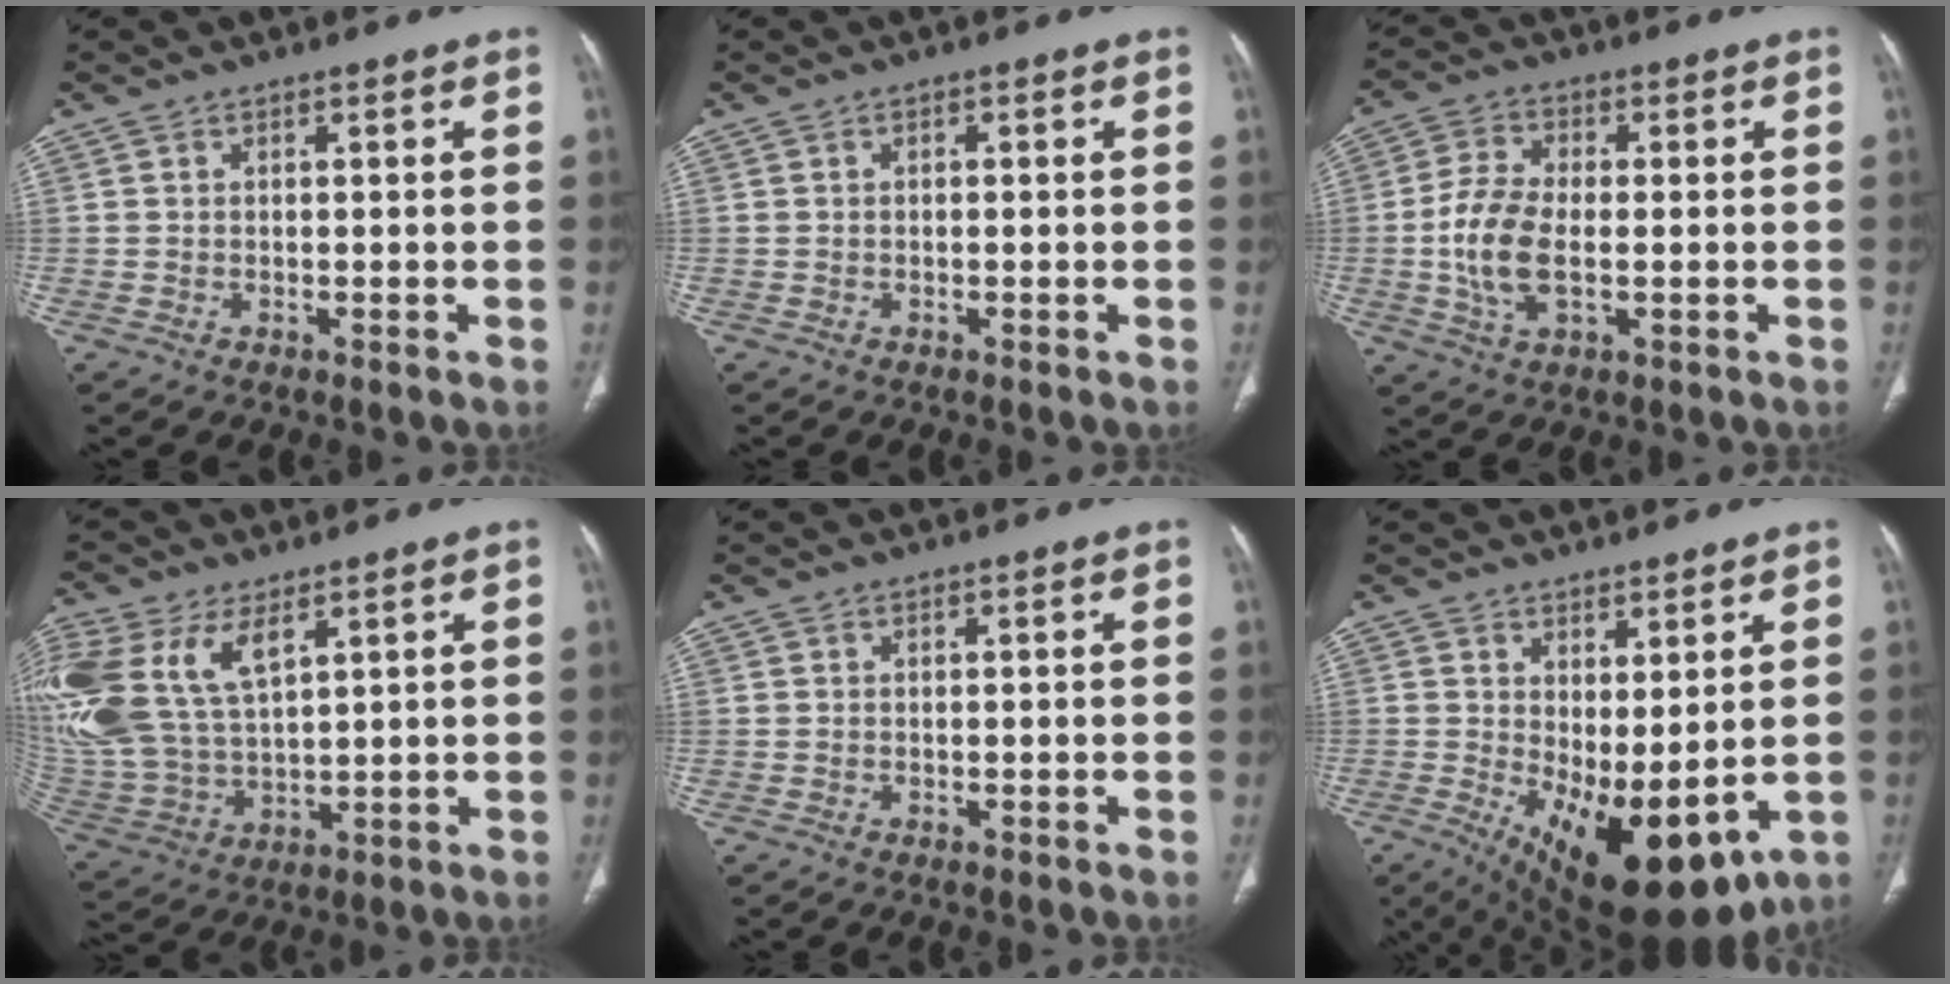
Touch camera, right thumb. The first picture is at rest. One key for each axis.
{"total": 0.5, "fx": 0.0, "fy": 0.2, "fz": 0.5, "tx": -0.010, "ty": 0.000, "tz": 0.000}
{"total": 10.1, "fx": -1.1, "fy": 5.4, "fz": 8.5, "tx": -0.177, "ty": 0.005, "tz": -0.021}
{"total": 20.1, "fx": 8.5, "fy": 11.2, "fz": 14.4, "tx": -0.340, "ty": -0.007, "tz": 0.174}
{"total": 0.0}
{"total": 15.5, "fx": -2.0, "fy": 6.9, "fz": 13.7, "tx": -0.211, "ty": -0.022, "tz": -0.002}